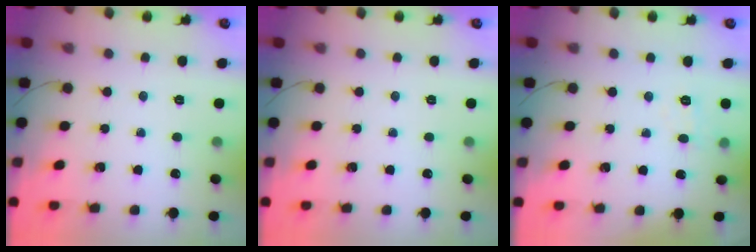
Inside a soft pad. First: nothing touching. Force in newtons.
{"total": 0.0}
{"total": 4.8, "press": 4.5, "slide": 1.7}